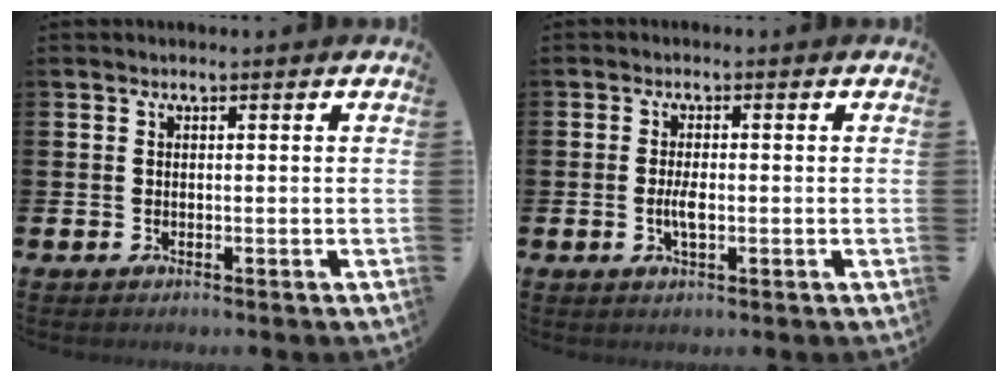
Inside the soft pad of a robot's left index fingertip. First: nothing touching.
{"total": 2.6, "force": [-0.4, 1.0, 2.4], "torque": [-0.037, -0.003, -0.010]}